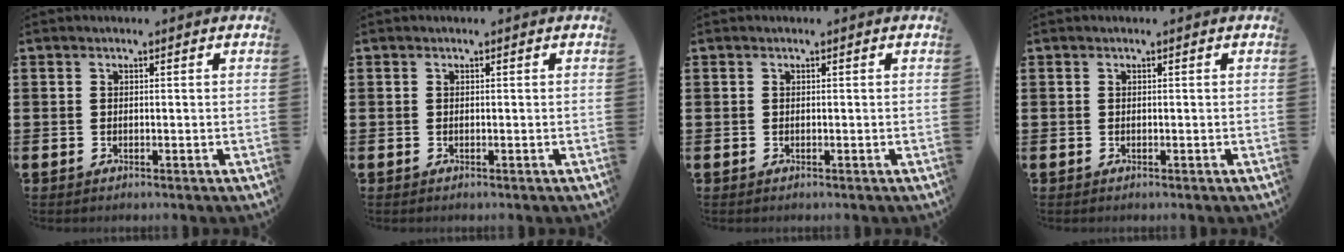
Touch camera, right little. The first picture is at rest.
{"total": 0.0}
{"total": 0.0}
{"total": 0.0}